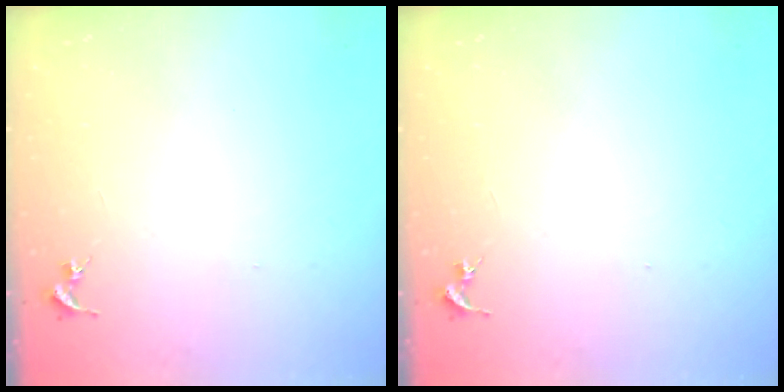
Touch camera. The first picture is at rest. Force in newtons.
{"total": 0.0}